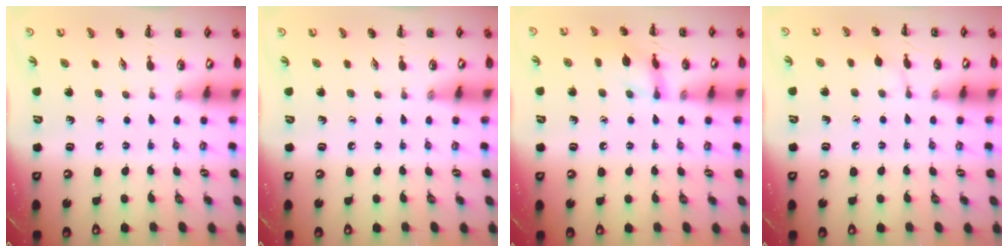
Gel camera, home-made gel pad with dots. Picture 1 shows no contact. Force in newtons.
{"total": 0.0}
{"total": 10.3, "press": 10.3, "slide": 0.4}
{"total": 5.8, "press": 5.5, "slide": 1.8}